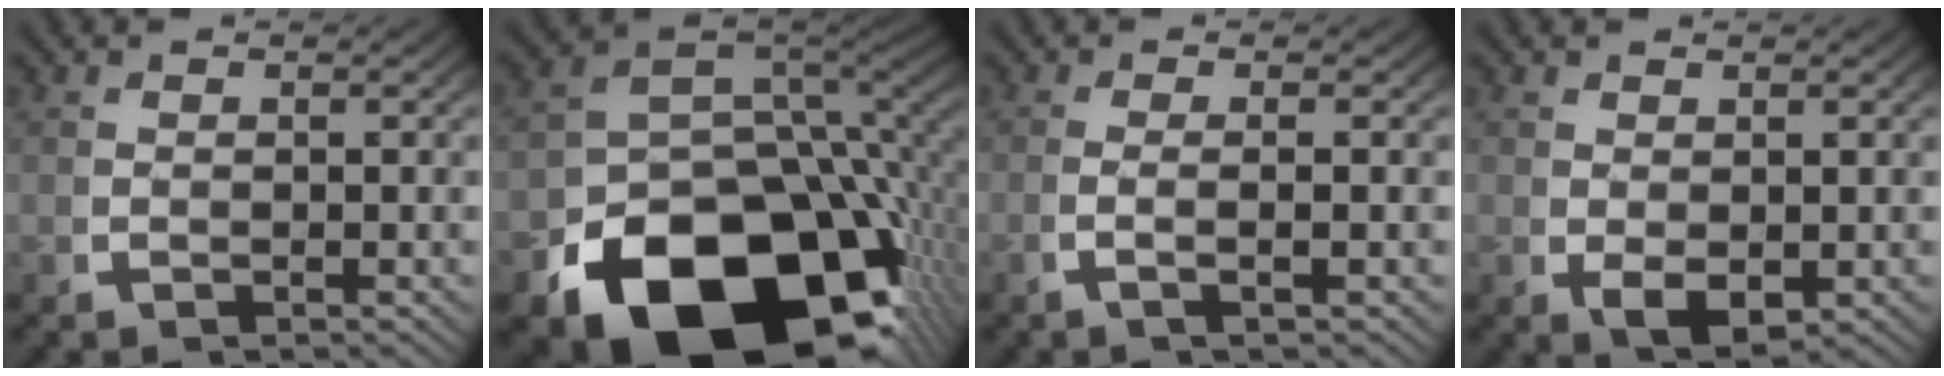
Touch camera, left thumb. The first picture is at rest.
{"total": 24.3, "force": [-9.0, 15.0, 16.8], "torque": [-0.279, -0.084, -0.107]}
{"total": 2.1, "force": [-0.3, -0.2, 2.1], "torque": [-0.051, -0.004, -0.006]}
{"total": 2.7, "force": [-0.3, 1.8, 2.1], "torque": [-0.047, -0.024, 0.012]}